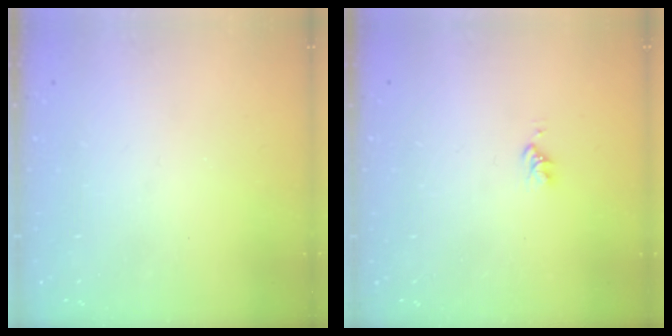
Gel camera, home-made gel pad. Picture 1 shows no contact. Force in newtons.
{"total": 2.6, "press": 2.6, "slide": 0.4}